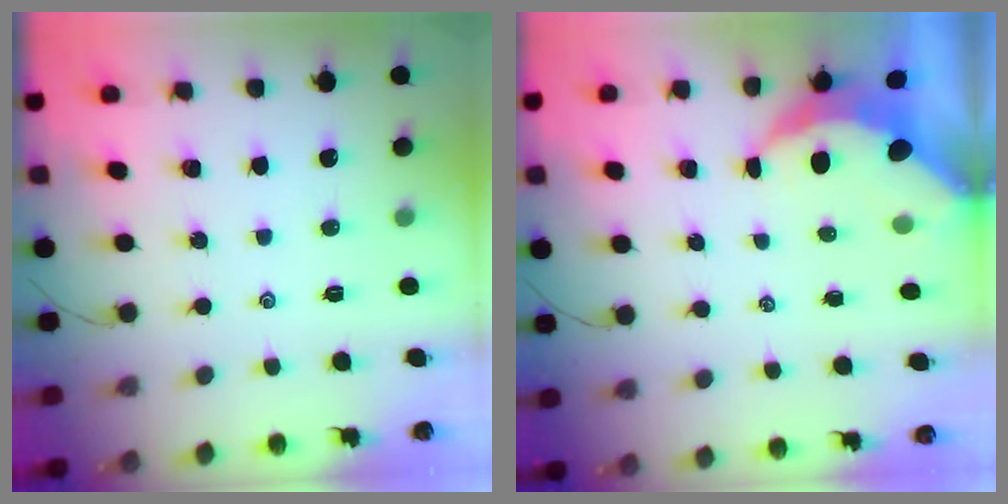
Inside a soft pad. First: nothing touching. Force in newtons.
{"total": 6.3, "press": 6.2, "slide": 0.9}